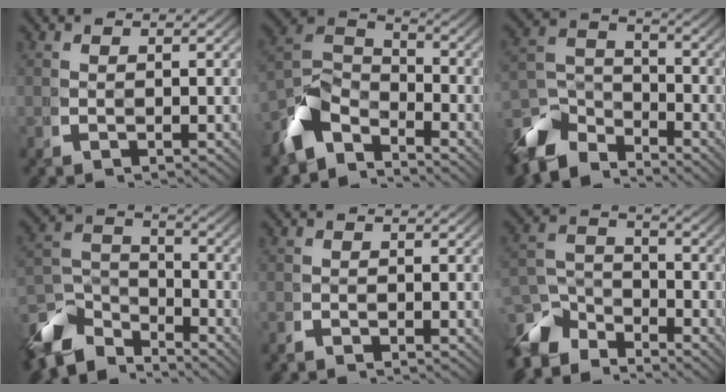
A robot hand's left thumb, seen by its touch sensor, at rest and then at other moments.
{"total": 7.3, "force": [-2.4, 4.8, 4.9], "torque": [-0.100, -0.019, -0.044]}
{"total": 7.9, "force": [-4.5, 4.8, 4.3], "torque": [-0.068, -0.026, -0.075]}
{"total": 8.6, "force": [-4.4, 5.3, 5.1], "torque": [-0.094, -0.030, -0.070]}
{"total": 0.6, "force": [-0.6, 0.1, -0.1], "torque": [0.006, -0.004, -0.014]}
{"total": 6.9, "force": [-4.0, 4.4, 3.6], "torque": [-0.051, -0.027, -0.064]}